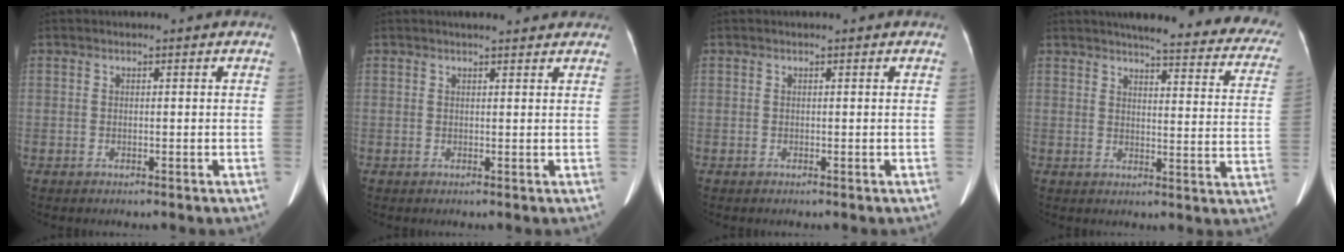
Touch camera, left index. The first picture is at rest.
{"total": 5.2, "force": [4.6, 1.2, 2.2], "torque": [-0.023, 0.018, 0.052]}
{"total": 0.0}
{"total": 23.4, "force": [20.6, 3.6, 10.6], "torque": [-0.112, -0.051, 0.217]}